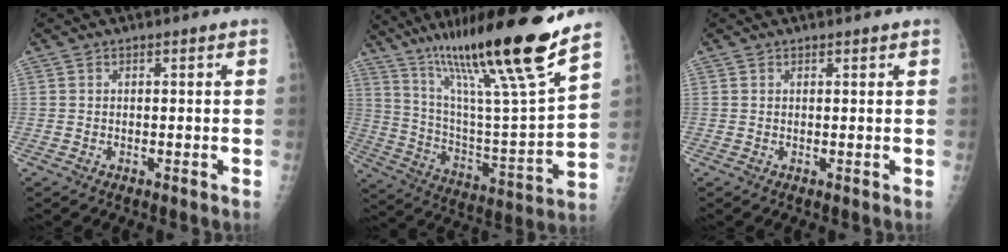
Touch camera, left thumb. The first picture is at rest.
{"total": 27.2, "force": [19.1, 1.9, 19.3], "torque": [-0.301, -0.071, 0.328]}
{"total": 0.7, "force": [0.6, 0.2, 0.2], "torque": [-0.002, -0.003, 0.009]}